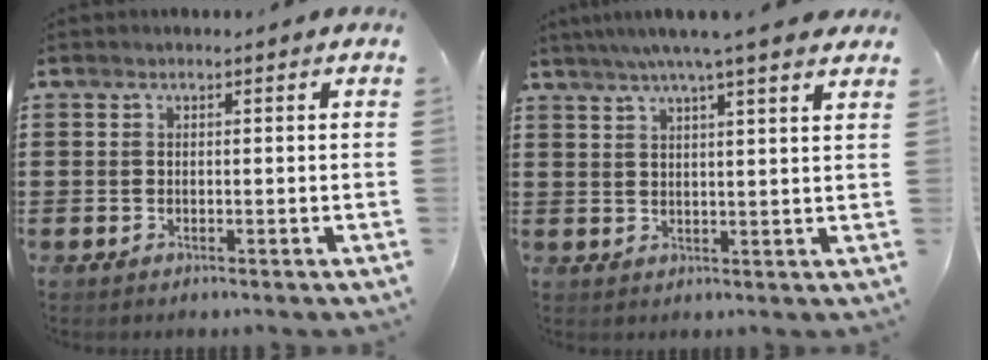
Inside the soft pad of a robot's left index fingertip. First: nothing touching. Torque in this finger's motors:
{"motor_torque": [1.46, -0.68, 1.05, 0.21]}